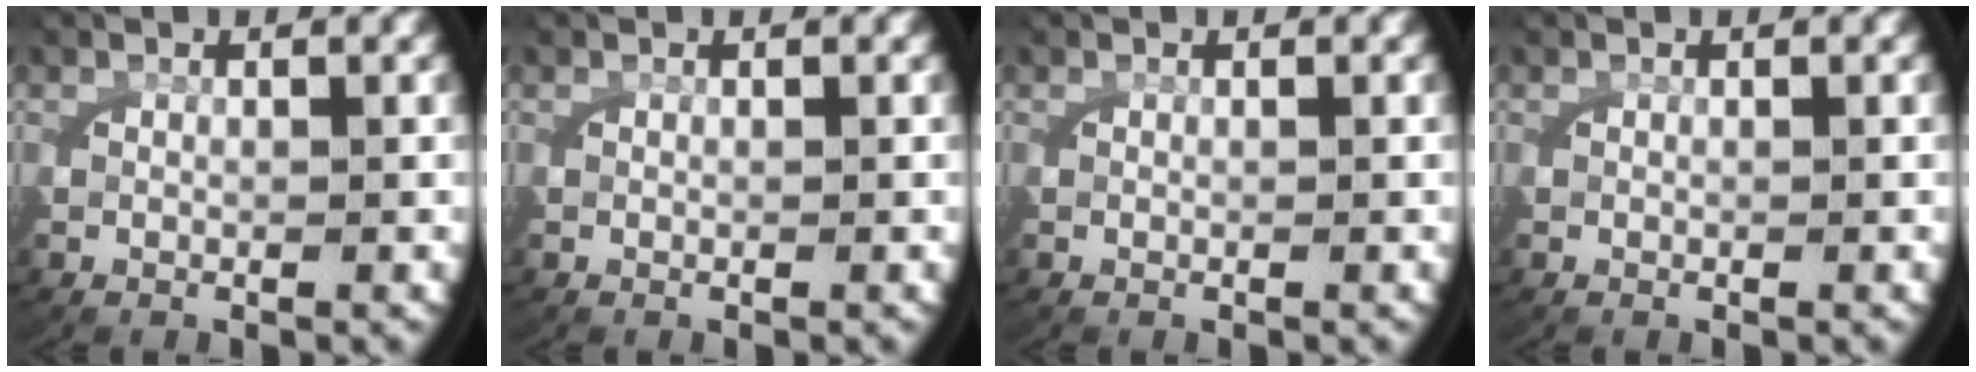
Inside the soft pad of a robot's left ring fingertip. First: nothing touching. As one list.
[{"total": 0.0}, {"total": 0.0}, {"total": 0.0}]